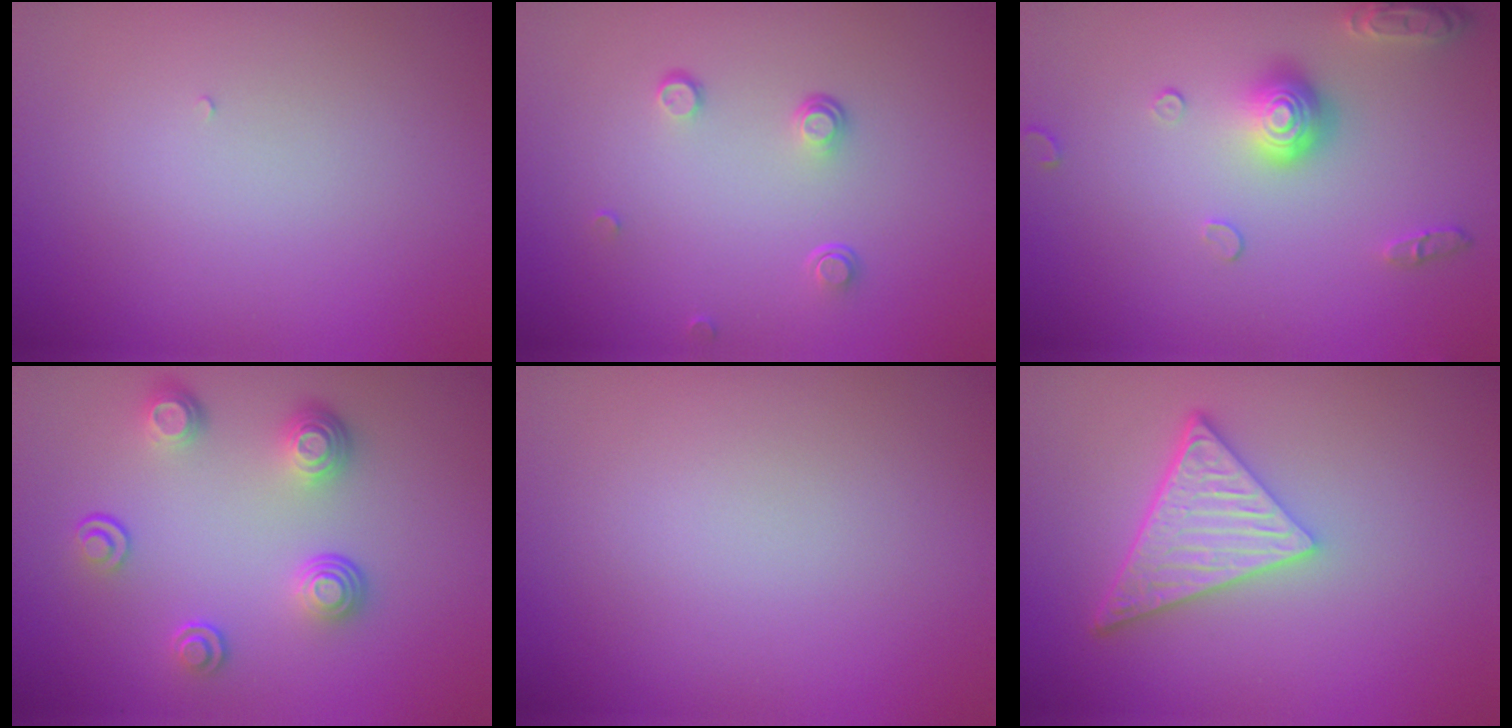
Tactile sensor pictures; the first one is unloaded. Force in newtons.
{"total": 1.4, "press": 0.8, "slide": 1.2}
{"total": 3.7, "press": 2.9, "slide": 2.4}
{"total": 3.8, "press": 2.8, "slide": 2.6}
{"total": 0.0}
{"total": 5.3, "press": 3.9, "slide": 3.6}